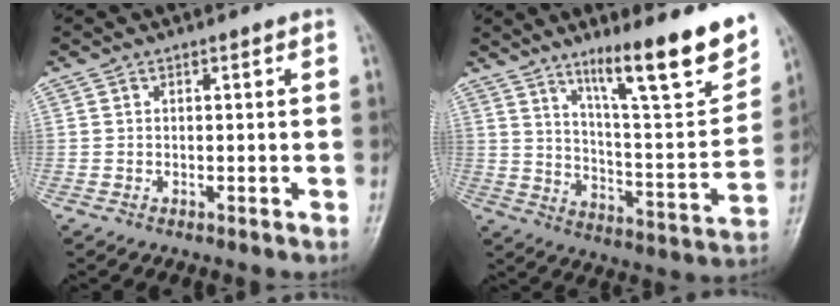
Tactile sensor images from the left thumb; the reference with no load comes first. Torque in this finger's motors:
{"motor_torque": [0.78, 0.42, 1.06, -1.71, 0.09]}